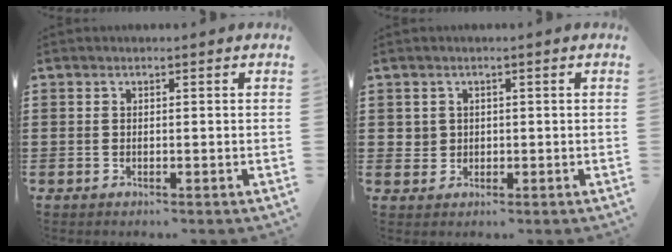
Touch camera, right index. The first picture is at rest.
{"total": 1.9, "force": [0.7, 1.8, 0.2], "torque": [-0.010, 0.011, 0.011]}